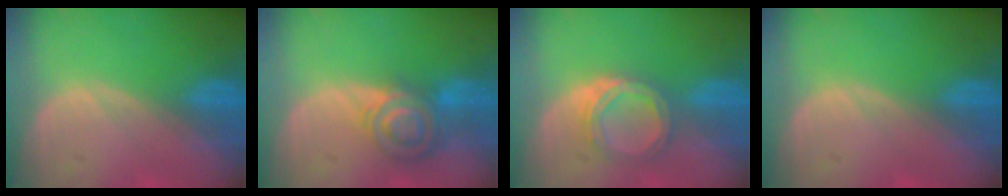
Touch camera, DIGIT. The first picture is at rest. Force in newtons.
{"total": 7.4, "press": 6.3, "slide": 3.9}
{"total": 5.0, "press": 4.7, "slide": 1.6}
{"total": 0.0}